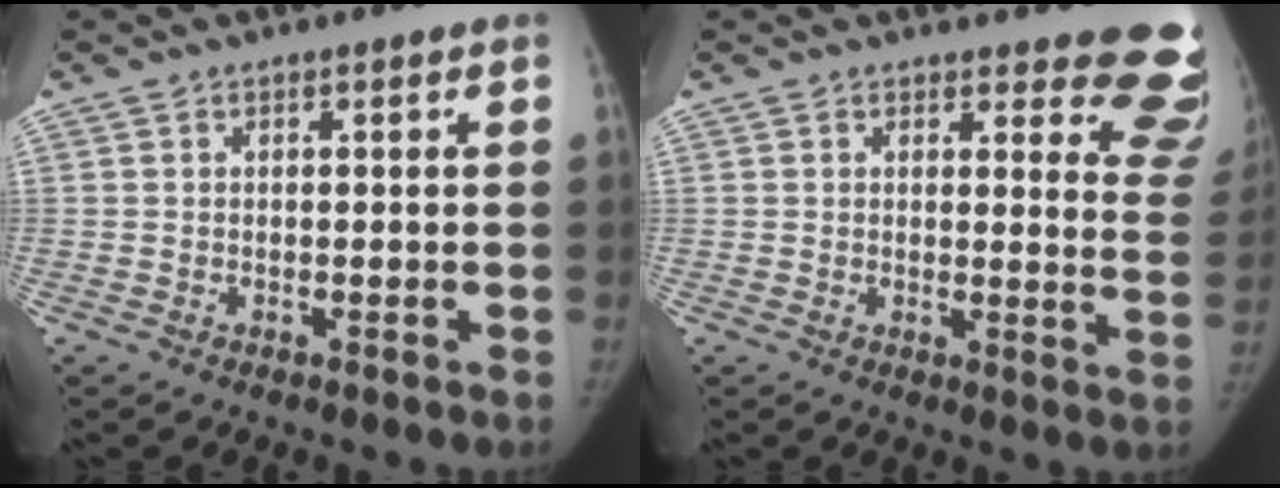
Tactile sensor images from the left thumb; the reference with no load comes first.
{"total": 12.4, "force": [11.2, 3.7, 3.7], "torque": [0.015, -0.098, 0.093]}